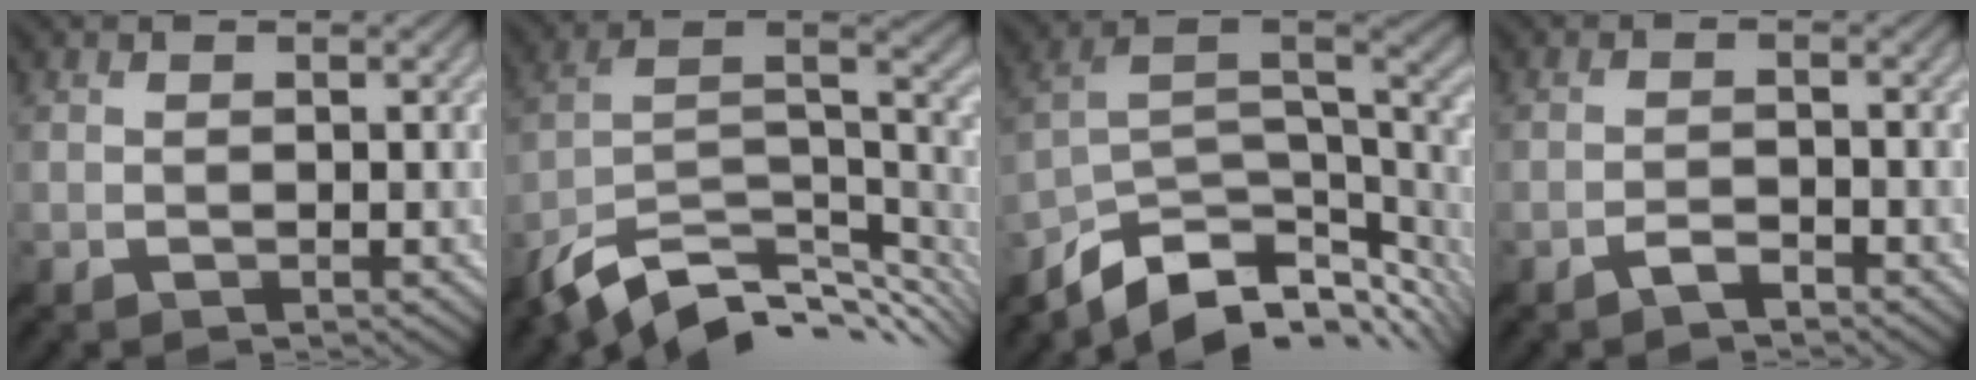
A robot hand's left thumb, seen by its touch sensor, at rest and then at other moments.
{"total": 12.4, "force": [-7.8, 5.3, 8.0], "torque": [-0.180, -0.002, -0.137]}
{"total": 11.4, "force": [-7.0, 5.2, 7.3], "torque": [-0.160, -0.007, -0.117]}
{"total": 1.9, "force": [-1.6, 0.4, 1.0], "torque": [-0.021, 0.003, -0.033]}